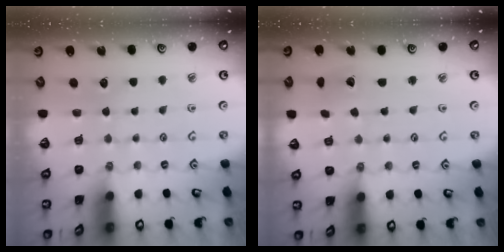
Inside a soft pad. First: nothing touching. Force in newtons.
{"total": 2.2, "press": 2.2, "slide": 0.3}